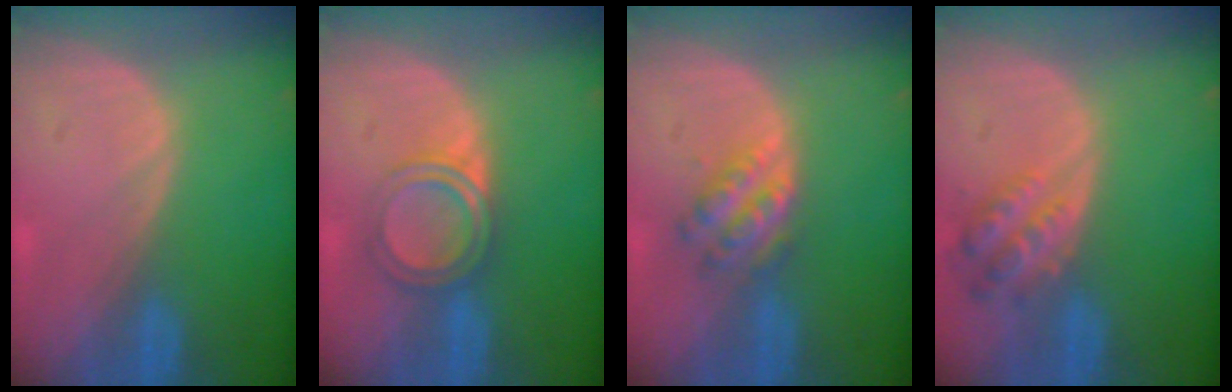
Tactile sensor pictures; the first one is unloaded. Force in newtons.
{"total": 4.6, "press": 4.6, "slide": 0.7}
{"total": 5.1, "press": 4.8, "slide": 1.8}
{"total": 5.6, "press": 5.1, "slide": 2.2}